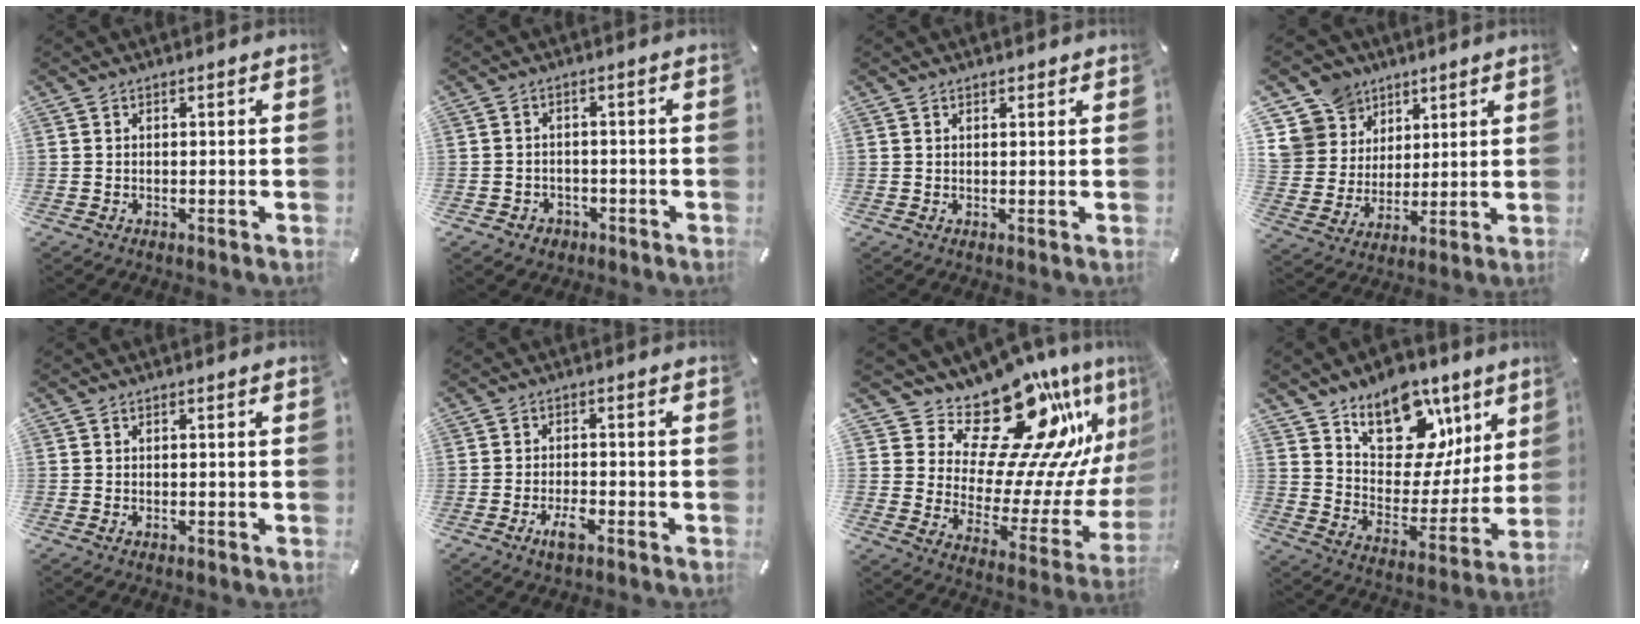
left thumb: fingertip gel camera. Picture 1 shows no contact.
{"total": 3.0, "force": [-1.6, 2.5, 0.4], "torque": [-0.005, 0.010, -0.032]}
{"total": 0.7, "force": [0.5, 0.5, 0.2], "torque": [-0.004, 0.001, 0.009]}
{"total": 11.4, "force": [5.9, 9.8, 0.8], "torque": [-0.029, -0.039, 0.122]}
{"total": 0.0}
{"total": 3.8, "force": [-2.2, 1.6, 2.7], "torque": [-0.055, 0.007, -0.043]}
{"total": 24.3, "force": [17.4, 10.3, 13.4], "torque": [-0.194, -0.143, 0.298]}
{"total": 16.1, "force": [10.9, 9.9, 6.6], "torque": [-0.086, -0.088, 0.192]}